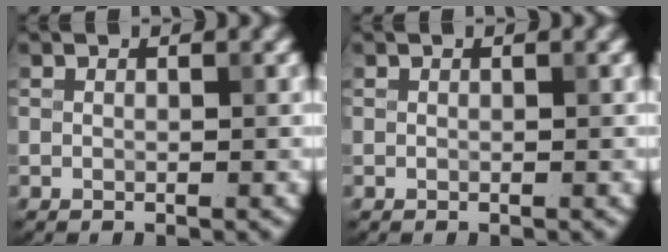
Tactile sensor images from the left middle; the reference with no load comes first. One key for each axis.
{"total": 0.0}